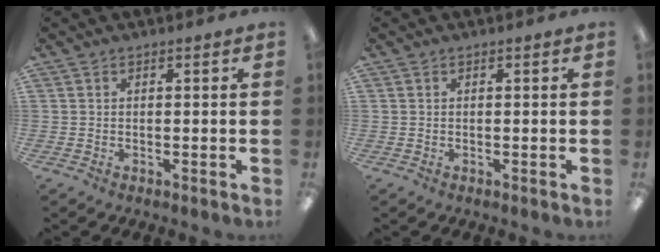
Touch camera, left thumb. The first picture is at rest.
{"total": 0.0}